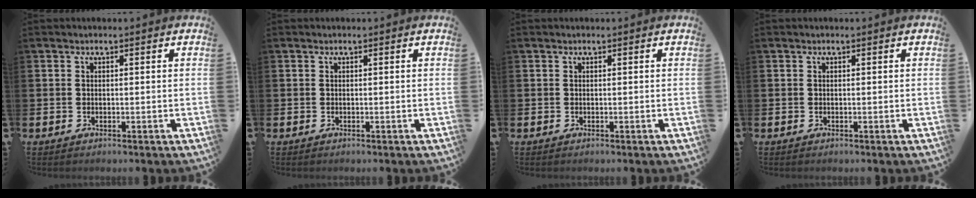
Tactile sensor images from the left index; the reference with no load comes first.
{"total": 0.0}
{"total": 0.0}
{"total": 0.0}